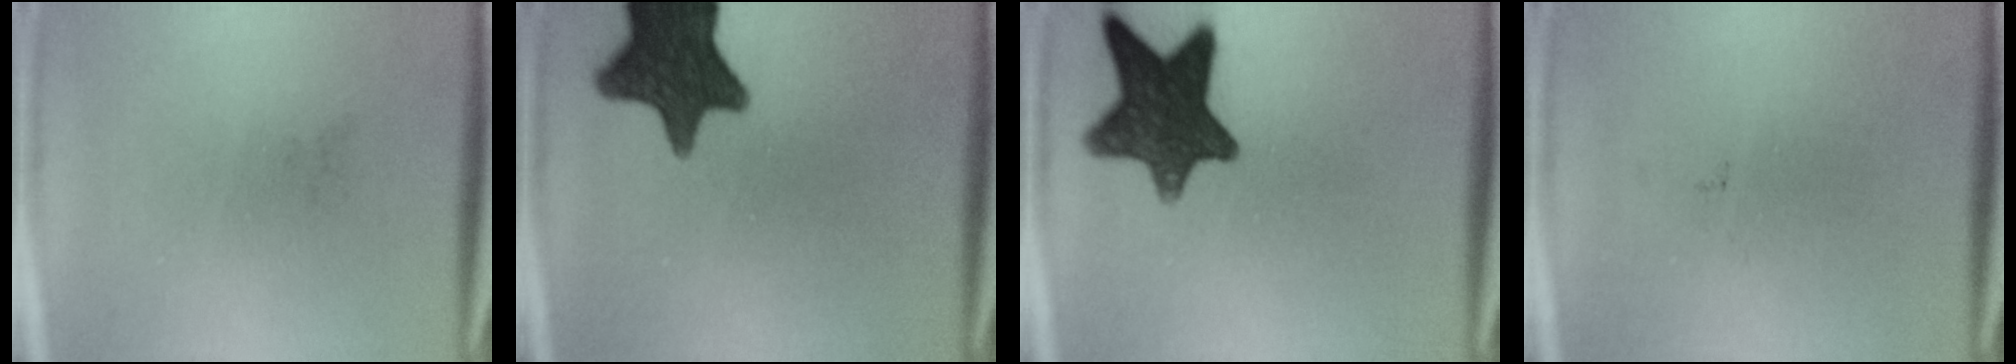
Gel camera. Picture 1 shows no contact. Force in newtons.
{"total": 14.2}
{"total": 13.5}
{"total": 0.0}